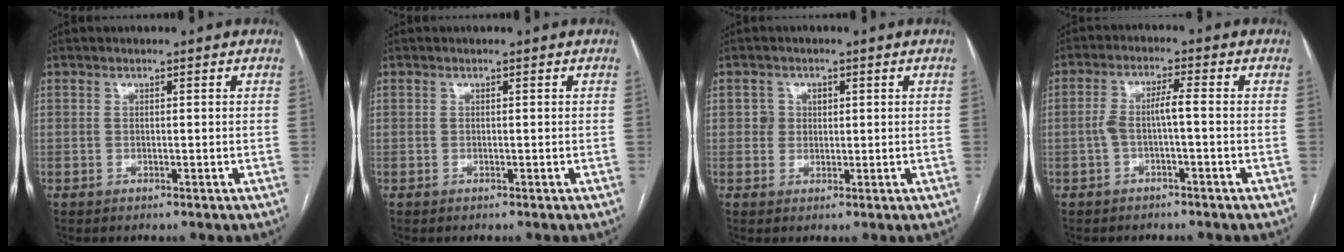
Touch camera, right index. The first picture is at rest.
{"total": 0.0}
{"total": 2.3, "force": [0.4, 2.3, 0.4], "torque": [-0.001, 0.007, 0.006]}
{"total": 4.2, "force": [-1.0, 0.5, 4.0], "torque": [-0.083, 0.022, -0.015]}